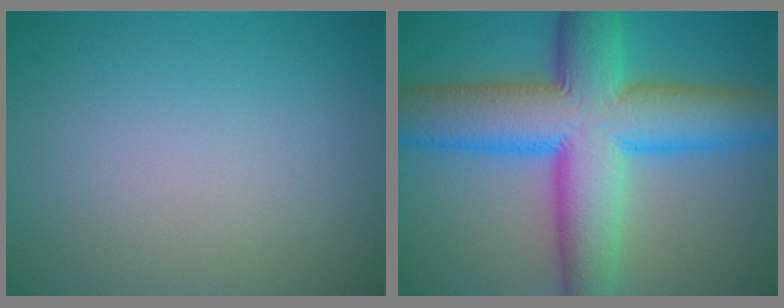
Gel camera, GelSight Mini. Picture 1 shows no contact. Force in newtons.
{"total": 12.9, "press": 12.9, "slide": 0.3}